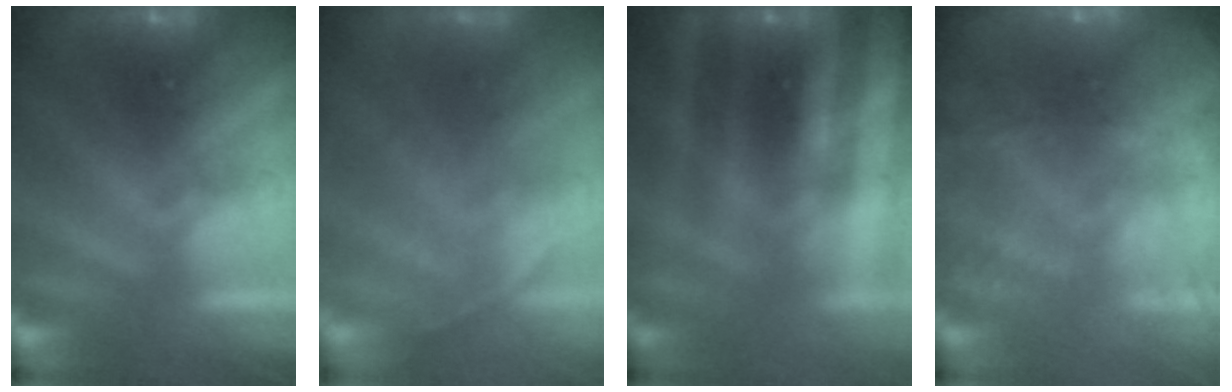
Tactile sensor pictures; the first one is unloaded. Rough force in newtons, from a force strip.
{"total": 1.7}
{"total": 3.1}
{"total": 8.0}